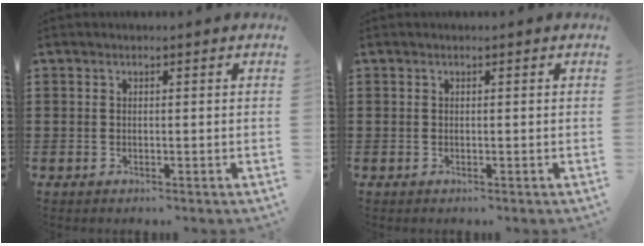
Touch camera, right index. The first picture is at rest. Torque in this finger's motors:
{"motor_torque": [-0.01, 0.01, 0.00, 0.00]}